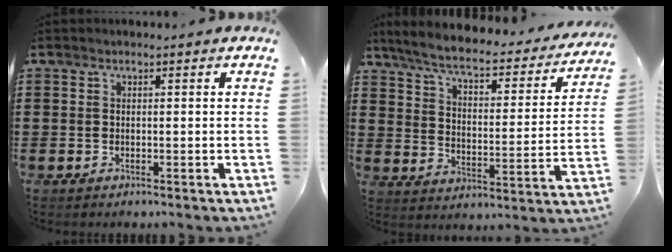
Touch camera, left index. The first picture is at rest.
{"total": 5.9, "force": [4.8, 0.8, 3.2], "torque": [-0.085, -0.032, 0.077]}